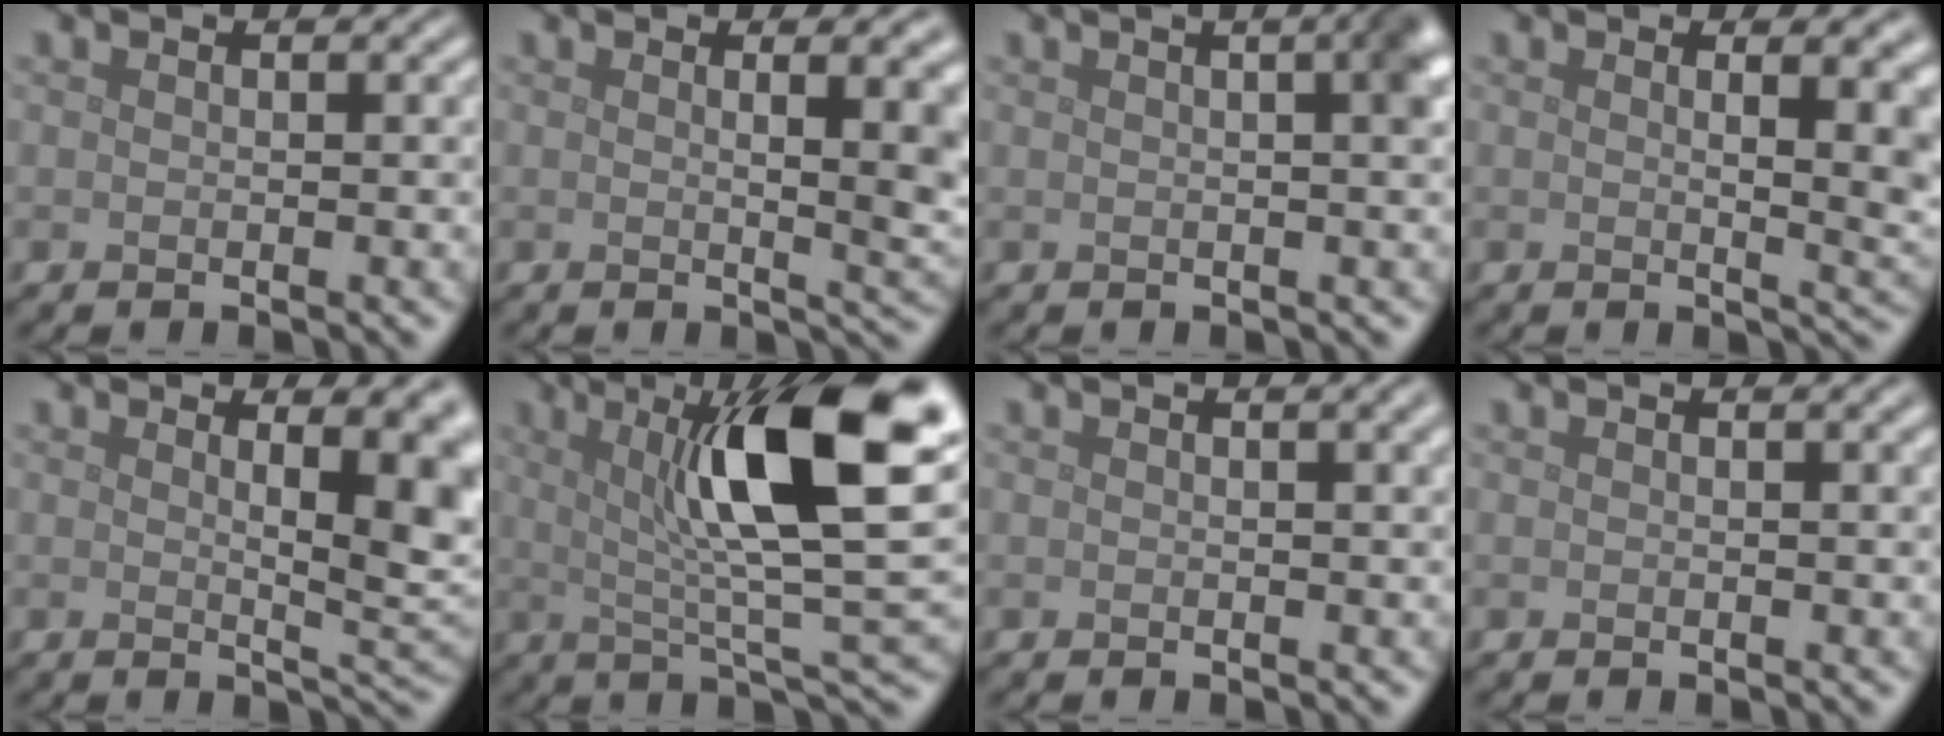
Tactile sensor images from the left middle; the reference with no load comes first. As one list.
[{"total": 6.5, "force": [1.0, 2.1, 6.1], "torque": [-0.052, 0.001, 0.014]}, {"total": 6.5, "force": [1.7, 3.0, 5.5], "torque": [-0.016, 0.042, -0.008]}, {"total": 7.3, "force": [1.5, 3.0, 6.6], "torque": [-0.040, 0.005, 0.017]}, {"total": 8.0, "force": [1.9, 2.7, 7.3], "torque": [-0.067, 0.000, 0.028]}, {"total": 13.3, "force": [3.7, 3.2, 12.4], "torque": [-0.183, 0.011, 0.057]}, {"total": 2.6, "force": [1.2, 0.9, 2.1], "torque": [-0.017, 0.005, 0.016]}, {"total": 1.5, "force": [0.9, 0.4, 1.1], "torque": [-0.010, 0.005, 0.010]}]